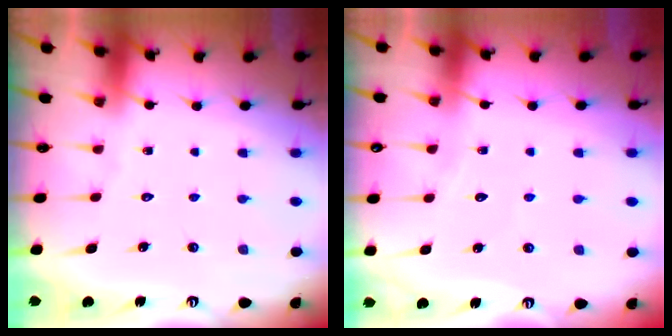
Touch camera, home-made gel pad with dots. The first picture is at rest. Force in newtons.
{"total": 3.0, "press": 3.0, "slide": 0.3}